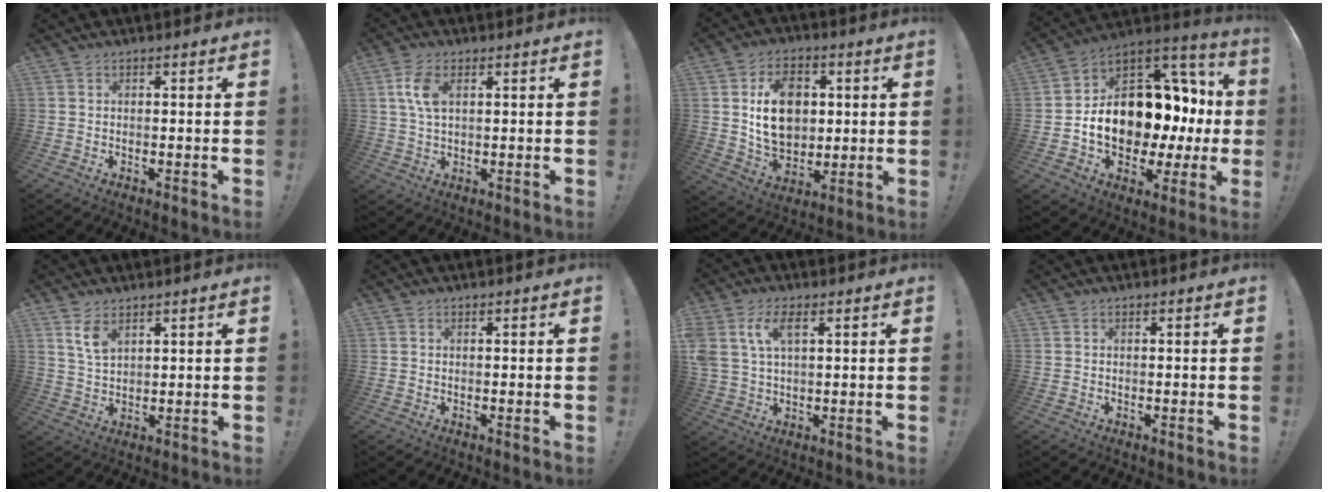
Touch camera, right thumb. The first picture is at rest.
{"total": 6.8, "force": [2.0, 3.7, 5.3], "torque": [-0.113, 0.000, 0.034]}
{"total": 15.7, "force": [2.8, 11.7, 10.2], "torque": [-0.146, 0.000, 0.055]}
{"total": 18.2, "force": [-1.8, 12.3, 13.3], "torque": [-0.199, -0.008, -0.004]}
{"total": 5.6, "force": [3.3, 2.8, 3.6], "torque": [-0.056, -0.019, 0.059]}
{"total": 0.0}
{"total": 8.6, "force": [3.4, 4.9, 6.1], "torque": [-0.140, 0.000, 0.063]}
{"total": 0.0}